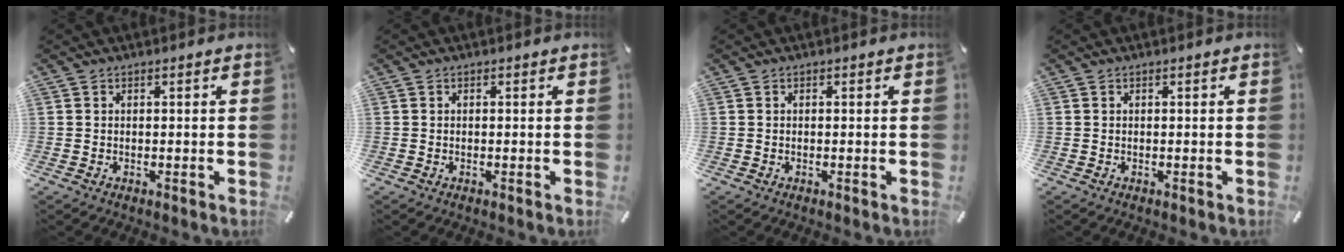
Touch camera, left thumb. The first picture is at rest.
{"total": 0.0}
{"total": 0.0}
{"total": 0.0}